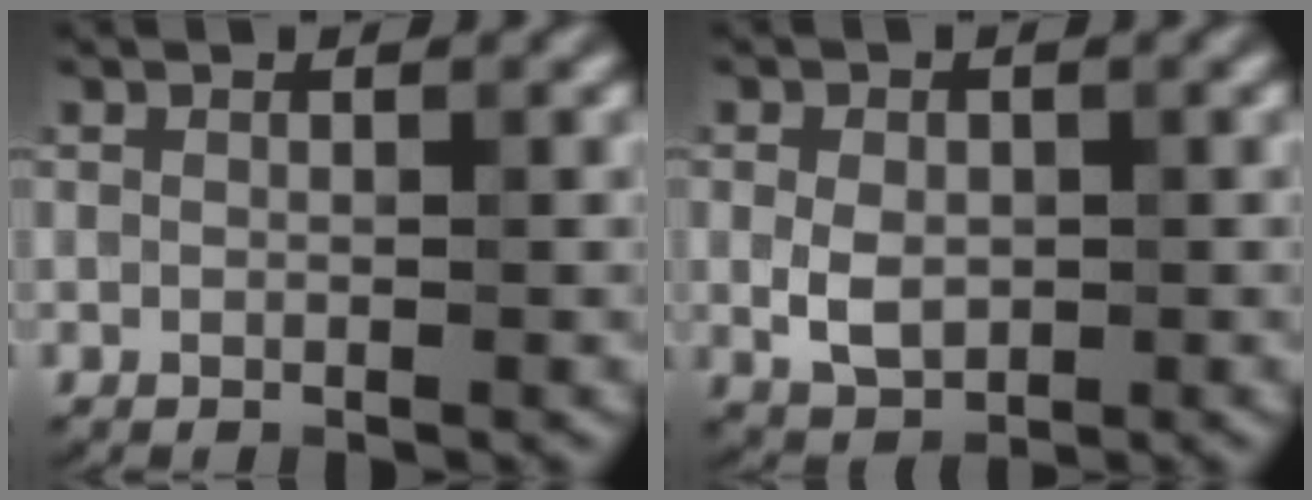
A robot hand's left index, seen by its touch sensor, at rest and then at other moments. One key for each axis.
{"total": 3.2, "fx": -0.2, "fy": 2.2, "fz": 2.3, "tx": -0.049, "ty": -0.001, "tz": -0.002}